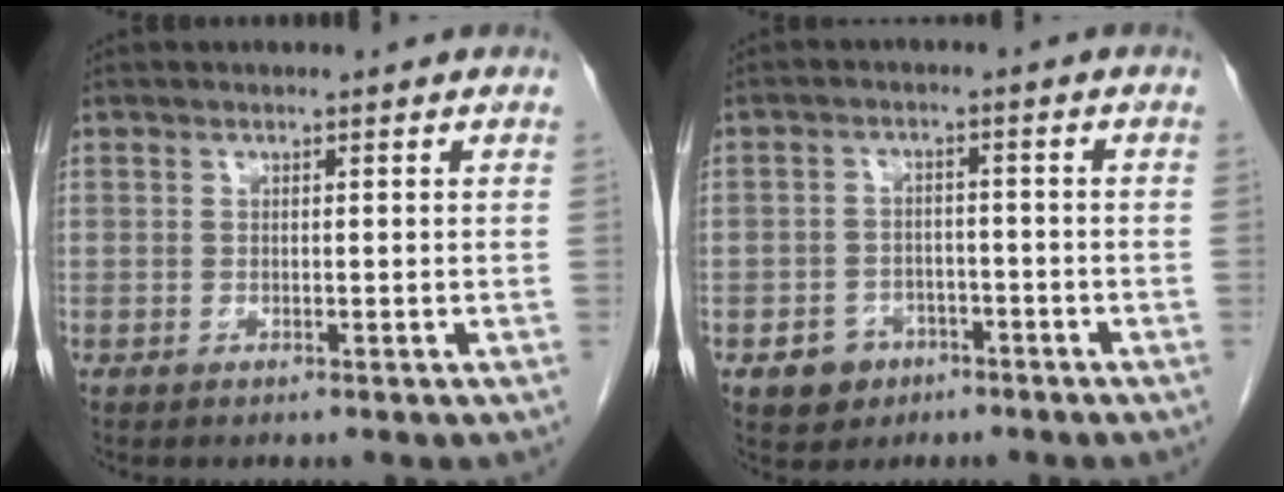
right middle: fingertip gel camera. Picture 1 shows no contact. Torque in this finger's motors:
{"motor_torque": [0.48, -0.50, 0.18, 0.01]}